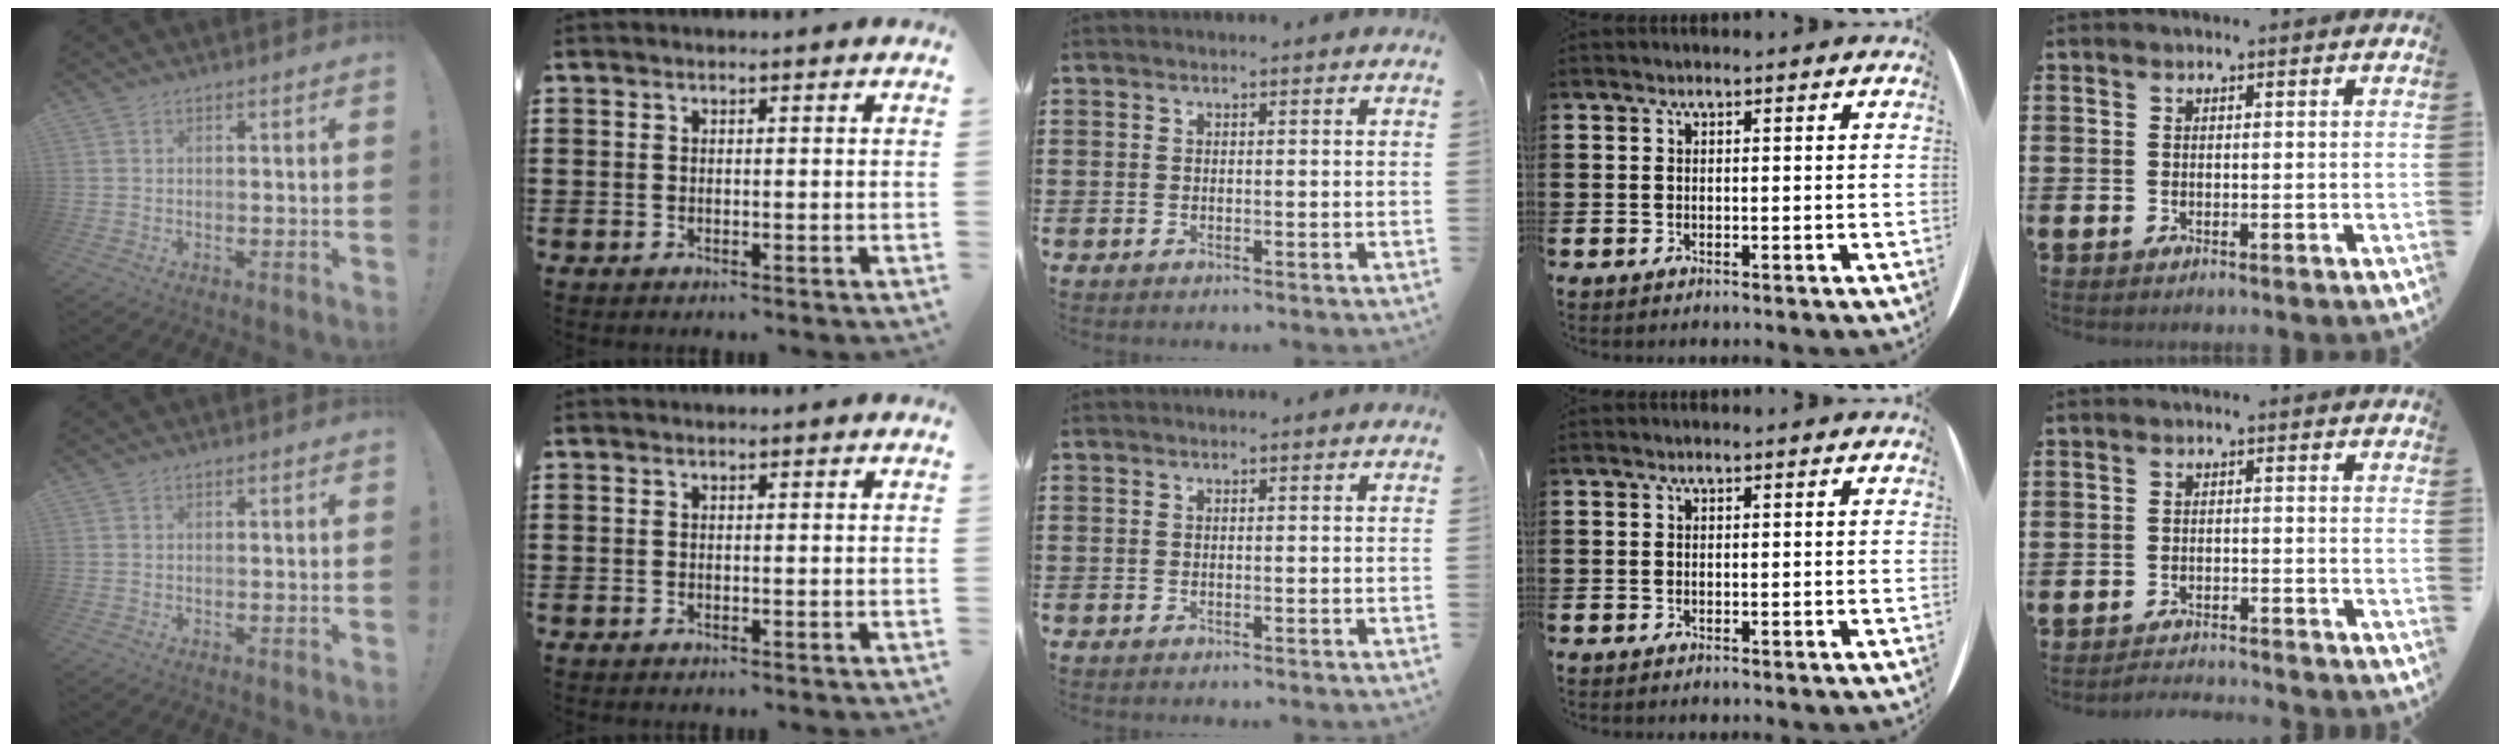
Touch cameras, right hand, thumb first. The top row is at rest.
{"little": {"total": 1.8, "force": [-1.8, -0.1, -0.1], "torque": [-0.003, 0.005, -0.039]}}